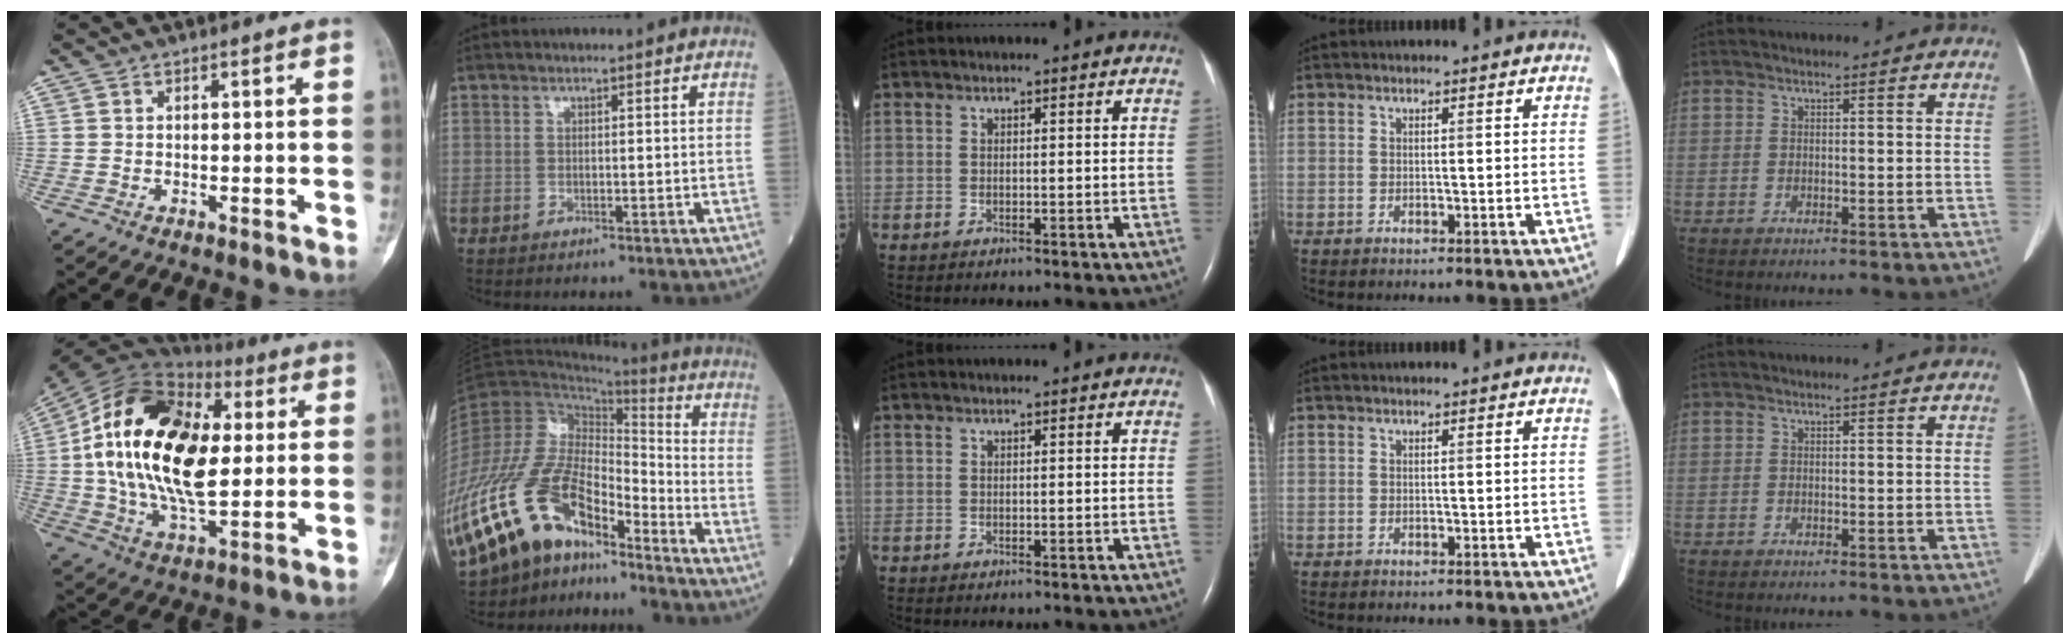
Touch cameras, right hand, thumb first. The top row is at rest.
{"thumb": {"total": 27.6, "force": [3.5, 14.9, 23.0], "torque": [-0.425, -0.004, 0.050]}, "index": {"total": 23.8, "force": [-16.4, 9.7, 14.2], "torque": [-0.339, 0.004, -0.302]}}